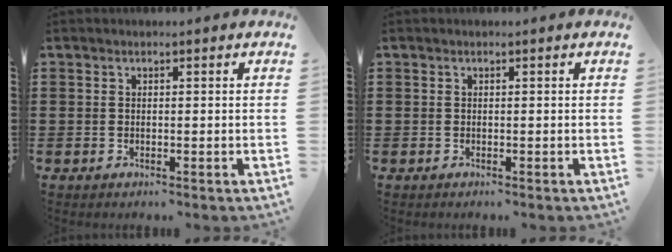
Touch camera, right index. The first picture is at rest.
{"total": 0.0}